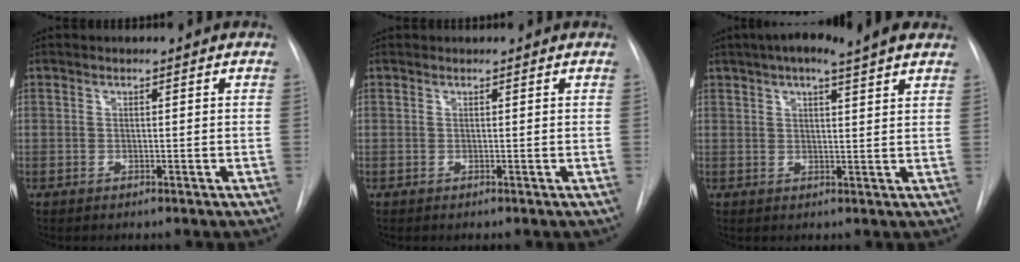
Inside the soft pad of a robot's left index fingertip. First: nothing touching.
{"total": 0.8, "force": [0.7, 0.1, 0.0], "torque": [-0.002, 0.011, 0.015]}
{"total": 12.1, "force": [9.3, 1.9, 7.6], "torque": [-0.125, 0.038, 0.124]}